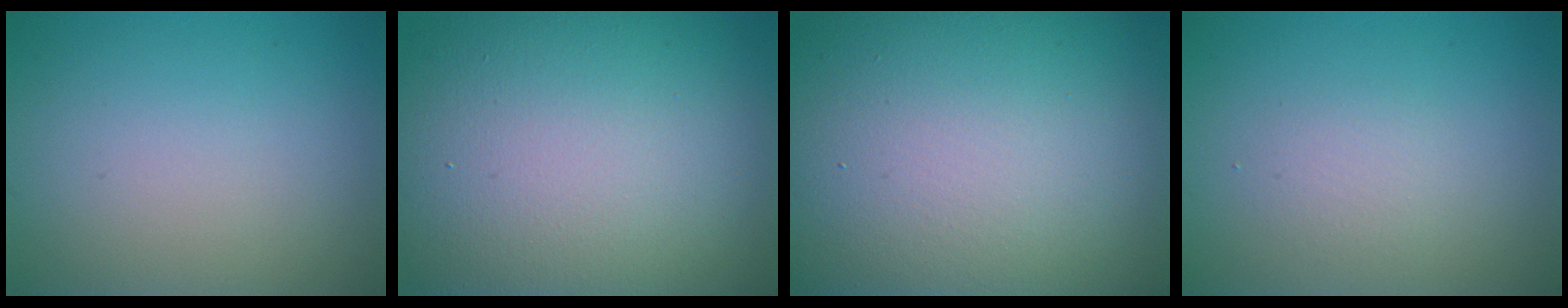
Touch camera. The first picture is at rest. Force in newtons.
{"total": 18.3, "press": 18.3, "slide": 1.0}
{"total": 23.2, "press": 23.2, "slide": 1.1}
{"total": 1.4, "press": 1.4, "slide": 0.1}